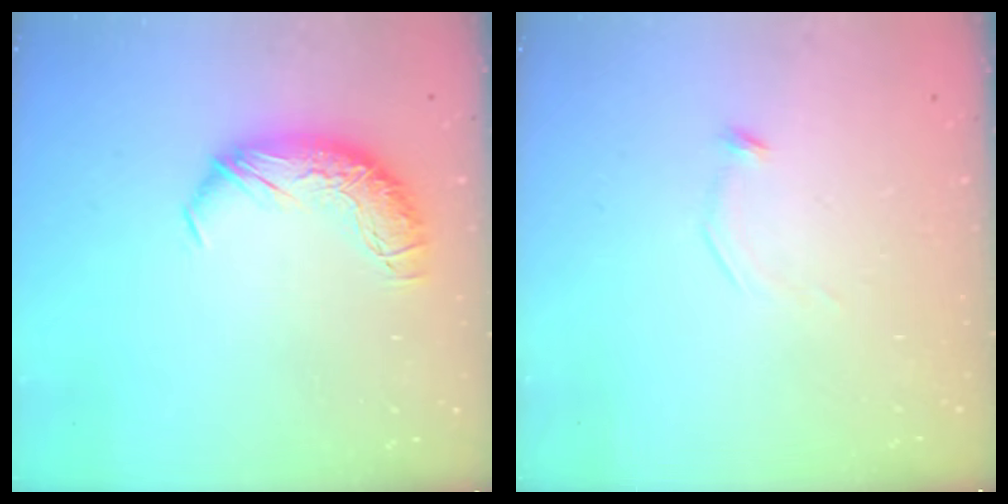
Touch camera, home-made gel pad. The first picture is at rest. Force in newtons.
{"total": 9.6, "press": 9.6, "slide": 0.3}